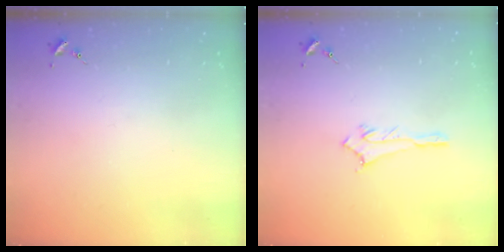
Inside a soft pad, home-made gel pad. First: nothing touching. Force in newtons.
{"total": 2.9, "press": 2.8, "slide": 0.4}